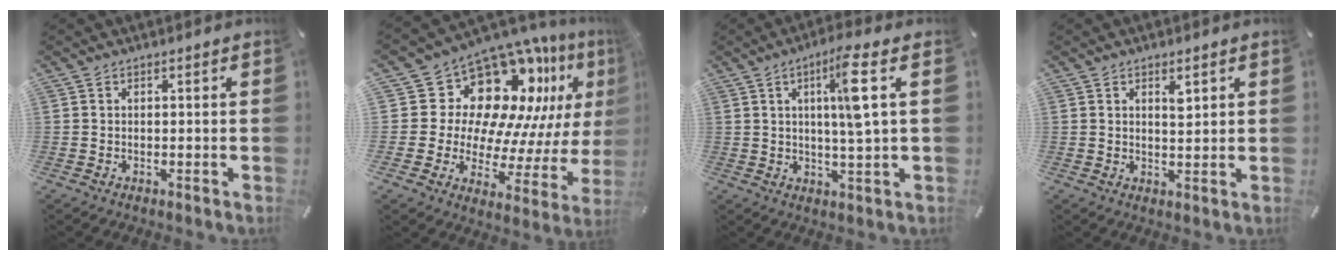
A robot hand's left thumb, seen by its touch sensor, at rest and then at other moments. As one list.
[{"total": 18.9, "force": [11.8, 11.4, 9.5], "torque": [-0.163, -0.123, 0.215]}, {"total": 9.3, "force": [2.8, 0.6, 8.8], "torque": [-0.150, -0.004, 0.036]}, {"total": 2.8, "force": [1.5, 1.0, 2.1], "torque": [-0.021, -0.008, 0.020]}]